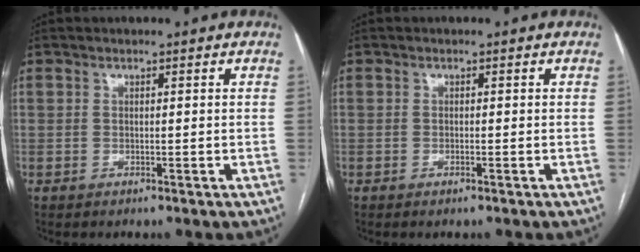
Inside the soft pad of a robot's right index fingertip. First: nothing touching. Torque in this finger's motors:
{"motor_torque": [0.37, -0.08, 0.04, 0.00]}